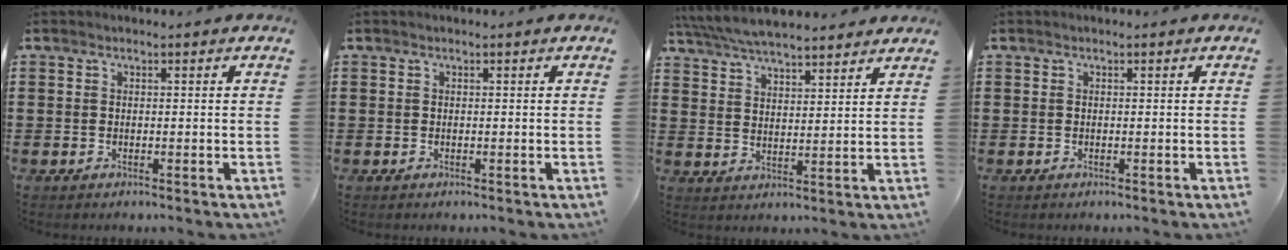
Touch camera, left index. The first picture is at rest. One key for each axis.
{"total": 0.0}
{"total": 5.8, "fx": 5.6, "fy": 0.6, "fz": 1.4, "tx": -0.051, "ty": -0.020, "tz": 0.101}
{"total": 0.0}